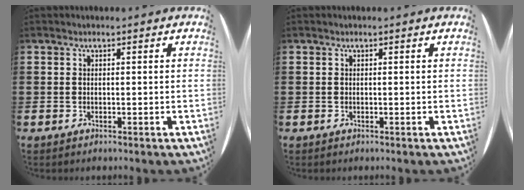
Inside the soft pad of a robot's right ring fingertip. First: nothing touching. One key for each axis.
{"total": 0.0}